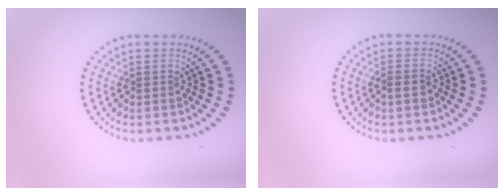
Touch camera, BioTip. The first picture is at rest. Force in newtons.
{"total": 0.9, "press": 0.7, "slide": 0.5}